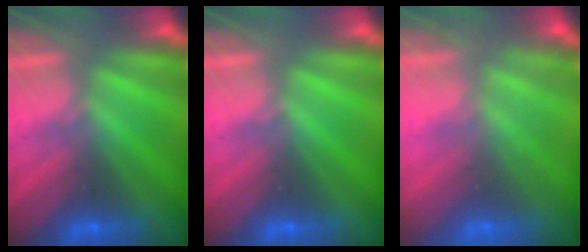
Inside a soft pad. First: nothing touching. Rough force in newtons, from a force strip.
{"total": 0.0}
{"total": 8.5}